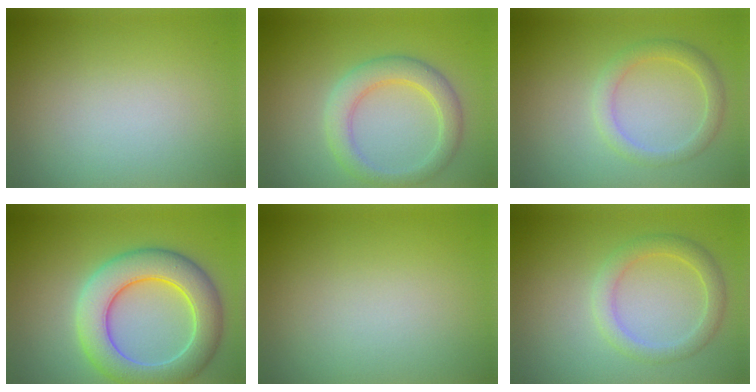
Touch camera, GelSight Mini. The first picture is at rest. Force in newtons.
{"total": 3.7, "press": 3.7, "slide": 0.3}
{"total": 2.2, "press": 2.2, "slide": 0.1}
{"total": 7.5, "press": 7.5, "slide": 0.4}
{"total": 0.0}
{"total": 2.7, "press": 2.7, "slide": 0.0}